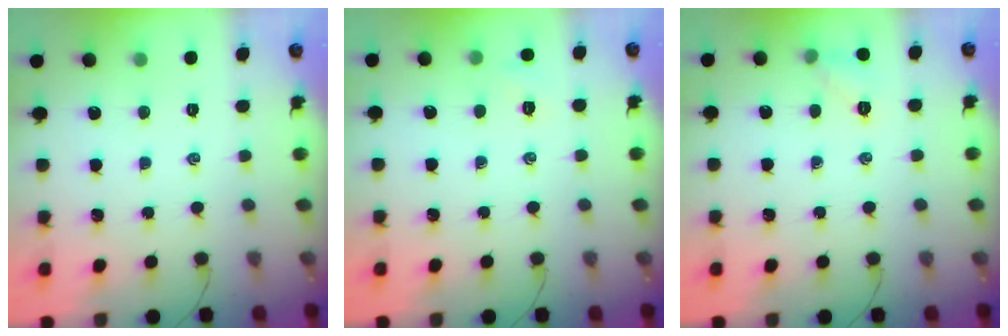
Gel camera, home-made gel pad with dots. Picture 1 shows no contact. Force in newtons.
{"total": 4.5, "press": 4.4, "slide": 1.0}
{"total": 6.6, "press": 6.5, "slide": 1.3}